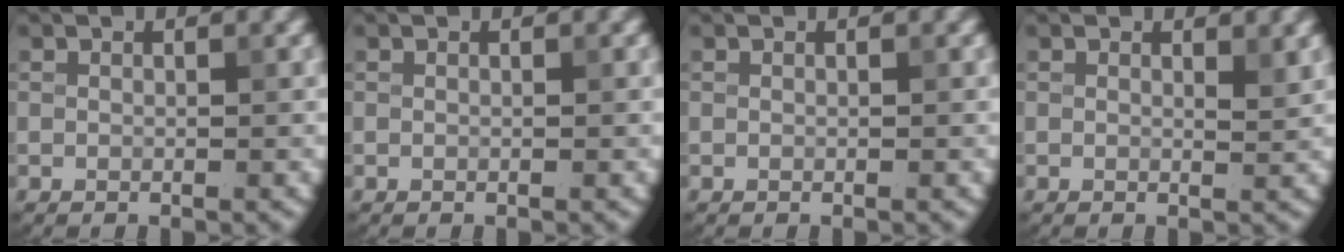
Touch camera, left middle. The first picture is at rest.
{"total": 0.0}
{"total": 0.0}
{"total": 1.0, "force": [0.6, 0.3, 0.8], "torque": [-0.009, -0.003, 0.009]}